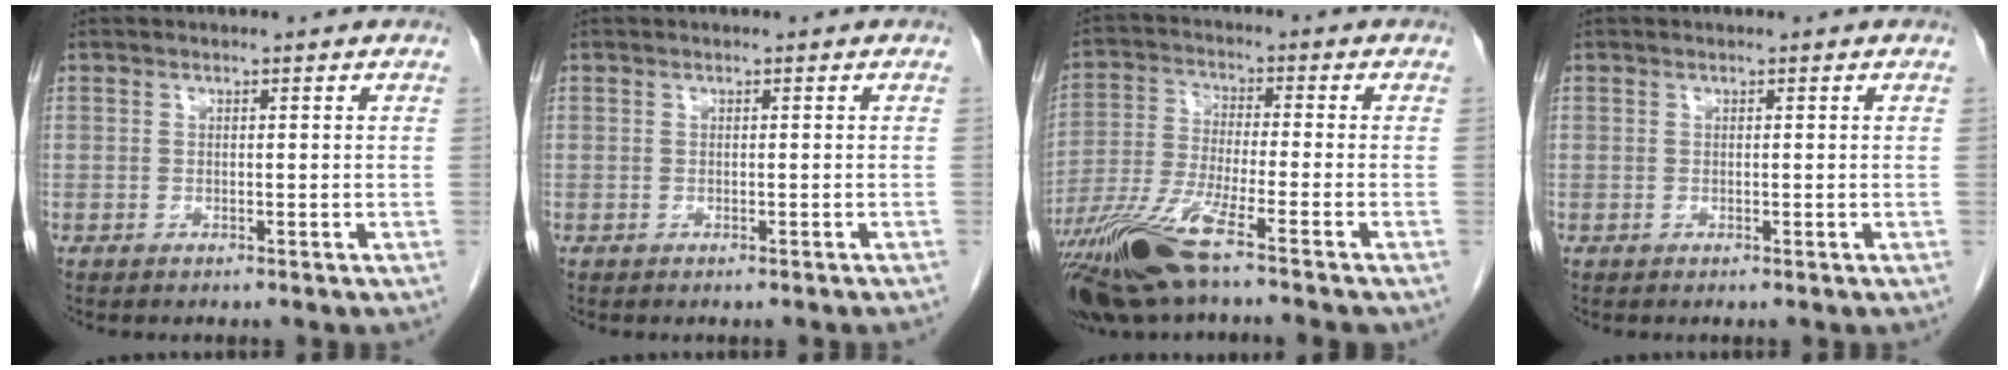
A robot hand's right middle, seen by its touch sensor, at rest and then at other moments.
{"total": 0.7, "force": [-0.6, 0.0, 0.3], "torque": [-0.004, 0.001, -0.010]}
{"total": 12.2, "force": [-8.2, 0.2, 9.0], "torque": [-0.184, -0.030, -0.153]}
{"total": 0.0}